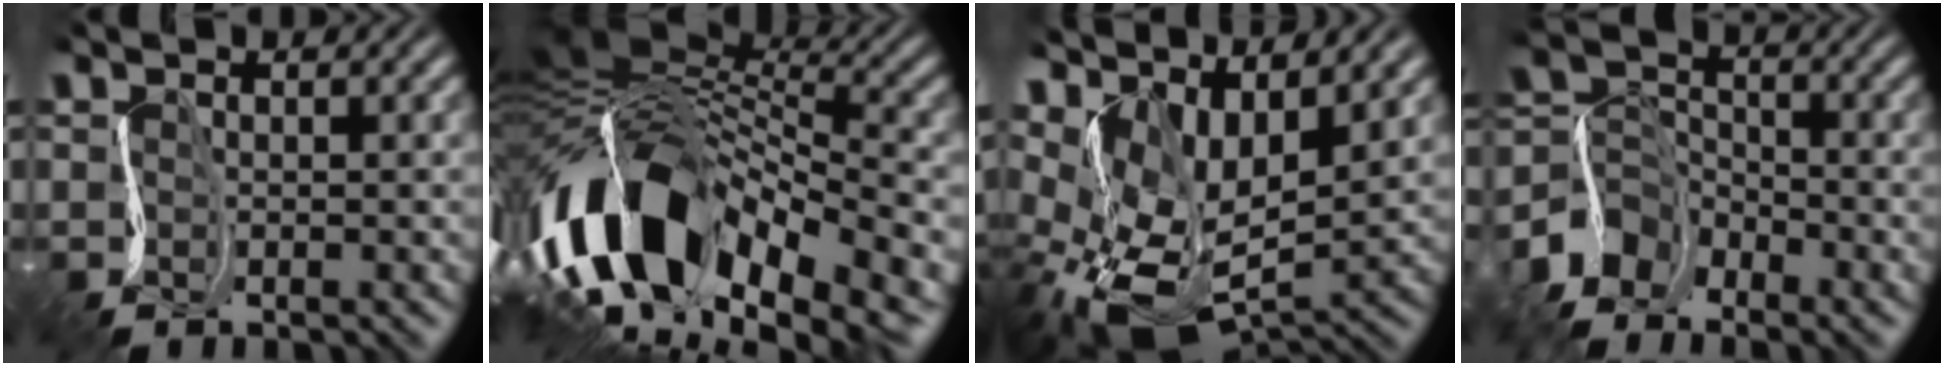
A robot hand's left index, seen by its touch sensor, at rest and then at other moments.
{"total": 15.0, "force": [-5.7, 8.3, 11.1], "torque": [-0.223, 0.014, -0.112]}
{"total": 14.0, "force": [2.7, 8.0, 11.2], "torque": [-0.193, -0.012, 0.073]}
{"total": 4.6, "force": [-3.5, 2.6, 1.5], "torque": [-0.026, 0.004, -0.082]}